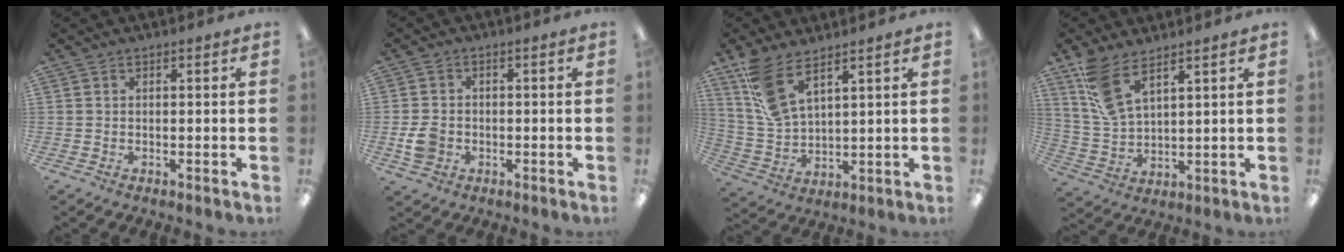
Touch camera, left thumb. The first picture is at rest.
{"total": 4.8, "force": [-1.4, 3.9, 2.5], "torque": [-0.038, 0.005, -0.024]}
{"total": 10.4, "force": [7.4, 3.7, 6.3], "torque": [-0.140, -0.027, 0.142]}
{"total": 9.2, "force": [6.7, 3.2, 5.4], "torque": [-0.123, -0.026, 0.128]}